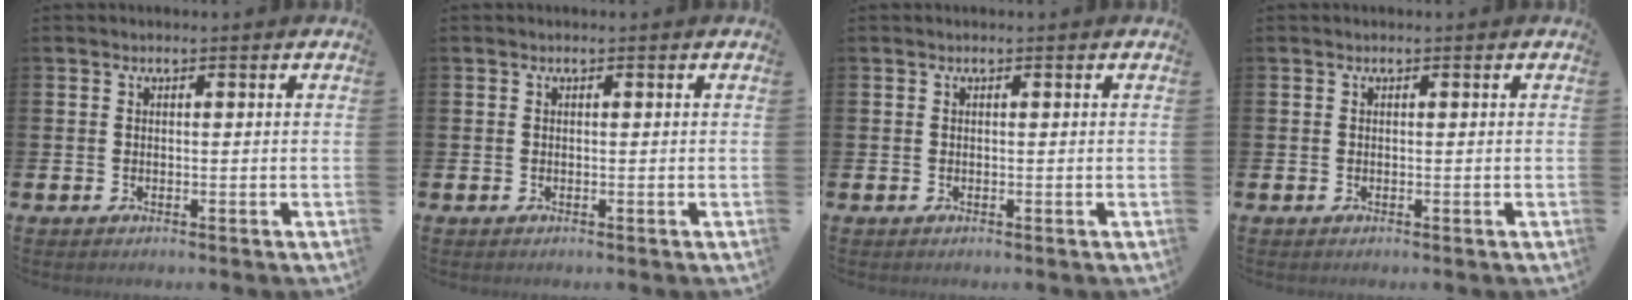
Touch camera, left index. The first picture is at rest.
{"total": 0.0}
{"total": 0.0}
{"total": 0.0}